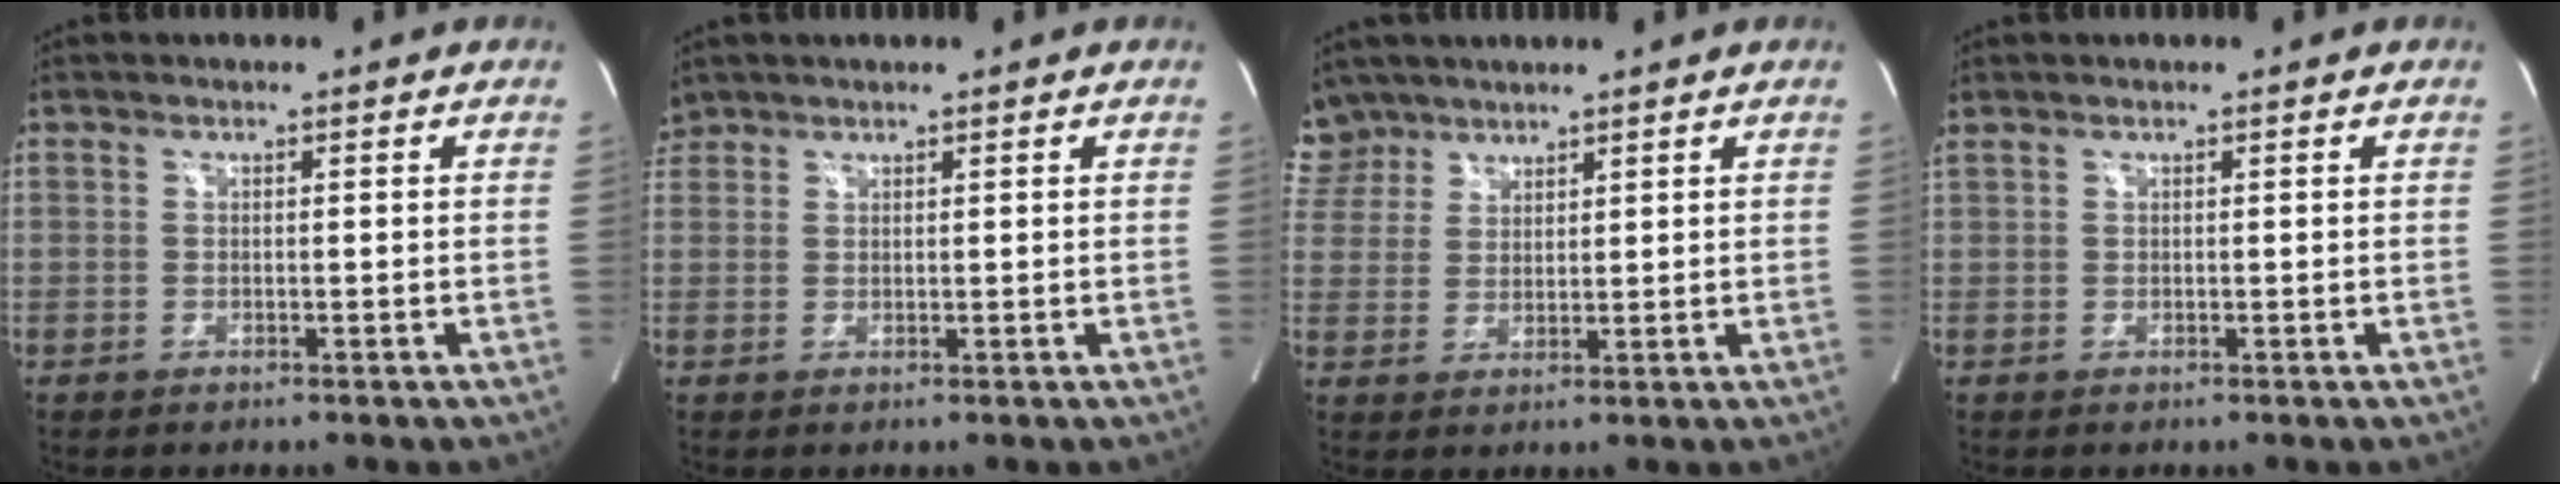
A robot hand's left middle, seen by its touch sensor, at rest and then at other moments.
{"total": 2.1, "force": [1.9, 0.9, -0.1], "torque": [-0.001, 0.013, 0.038]}
{"total": 6.5, "force": [5.4, 3.5, -0.4], "torque": [0.009, 0.008, 0.112]}
{"total": 0.6, "force": [0.6, 0.0, 0.3], "torque": [-0.026, 0.021, 0.019]}